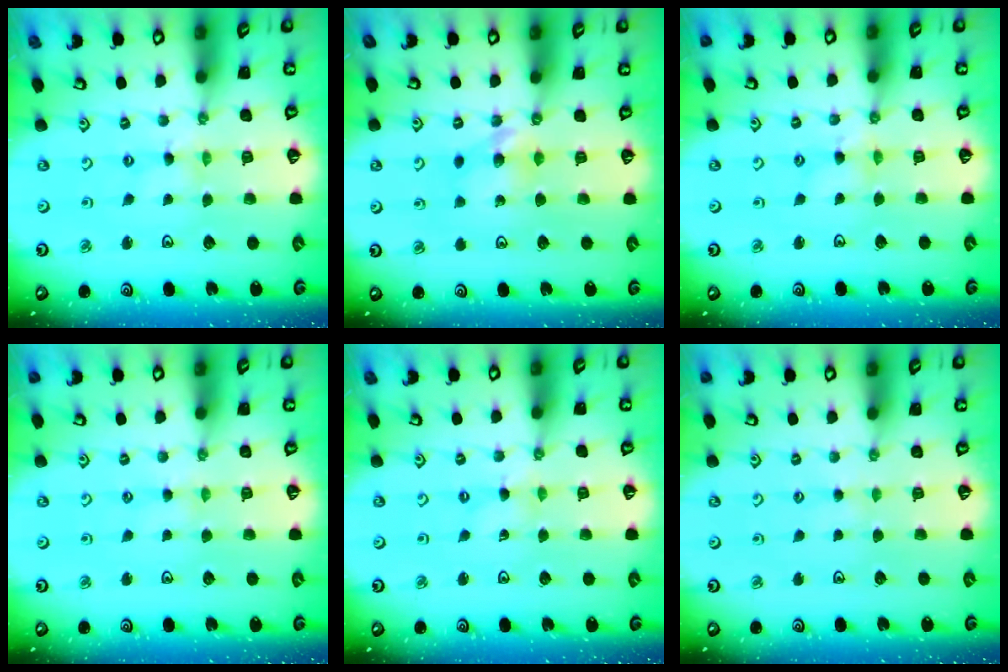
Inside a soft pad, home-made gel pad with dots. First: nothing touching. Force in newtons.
{"total": 7.5, "press": 7.4, "slide": 0.6}
{"total": 2.9, "press": 2.9, "slide": 0.4}
{"total": 0.8, "press": 0.8, "slide": 0.3}
{"total": 0.0}
{"total": 2.1, "press": 2.1, "slide": 0.3}